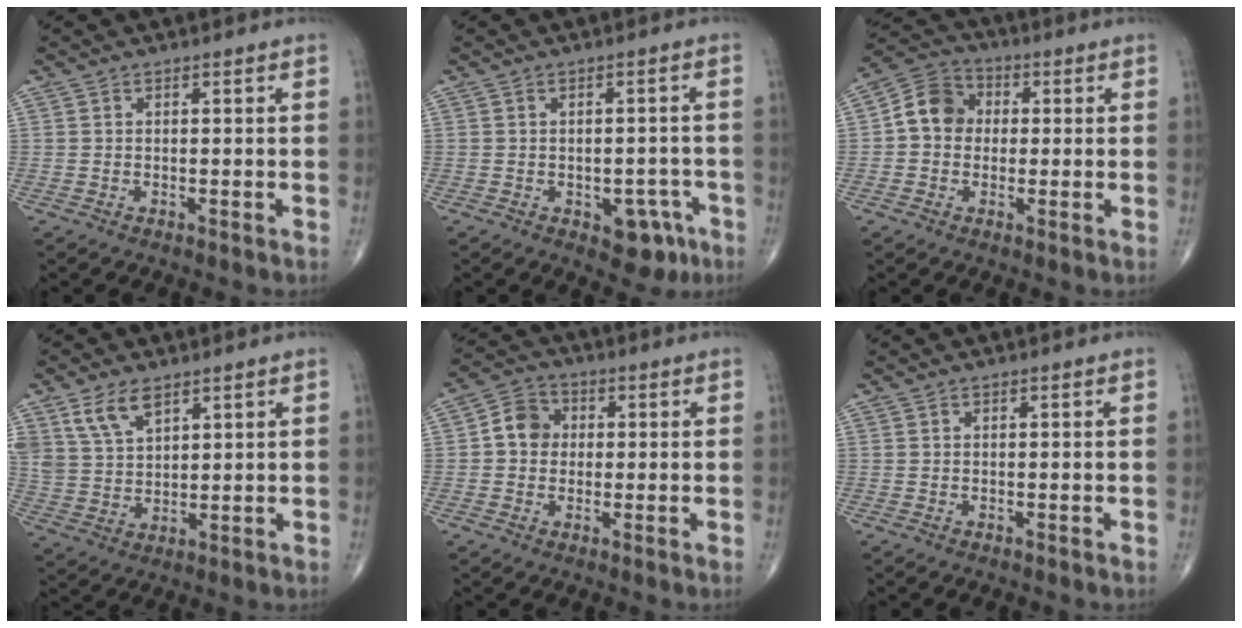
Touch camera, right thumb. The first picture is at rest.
{"total": 6.4, "force": [-3.0, 3.8, 4.1], "torque": [-0.018, 0.017, -0.032]}
{"total": 8.2, "force": [0.3, 7.0, 4.3], "torque": [-0.059, 0.024, -0.010]}
{"total": 7.7, "force": [4.8, 4.1, 4.4], "torque": [-0.078, -0.017, 0.102]}
{"total": 5.4, "force": [0.4, 4.7, 2.5], "torque": [-0.024, 0.011, -0.003]}
{"total": 0.0}